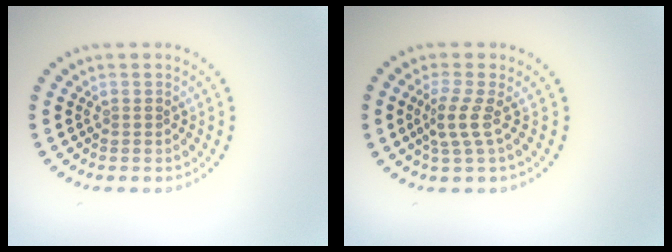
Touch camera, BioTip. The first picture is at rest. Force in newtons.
{"total": 2.3, "press": 1.5, "slide": 1.7}